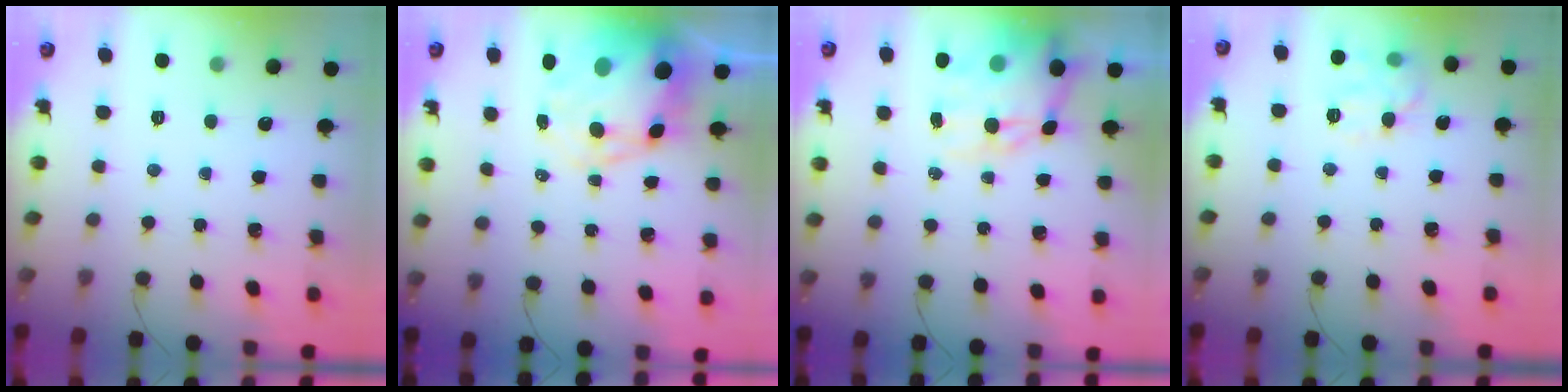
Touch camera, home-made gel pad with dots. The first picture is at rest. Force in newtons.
{"total": 12.8, "press": 12.3, "slide": 3.4}
{"total": 13.2, "press": 12.8, "slide": 3.3}
{"total": 10.4, "press": 10.4, "slide": 0.4}